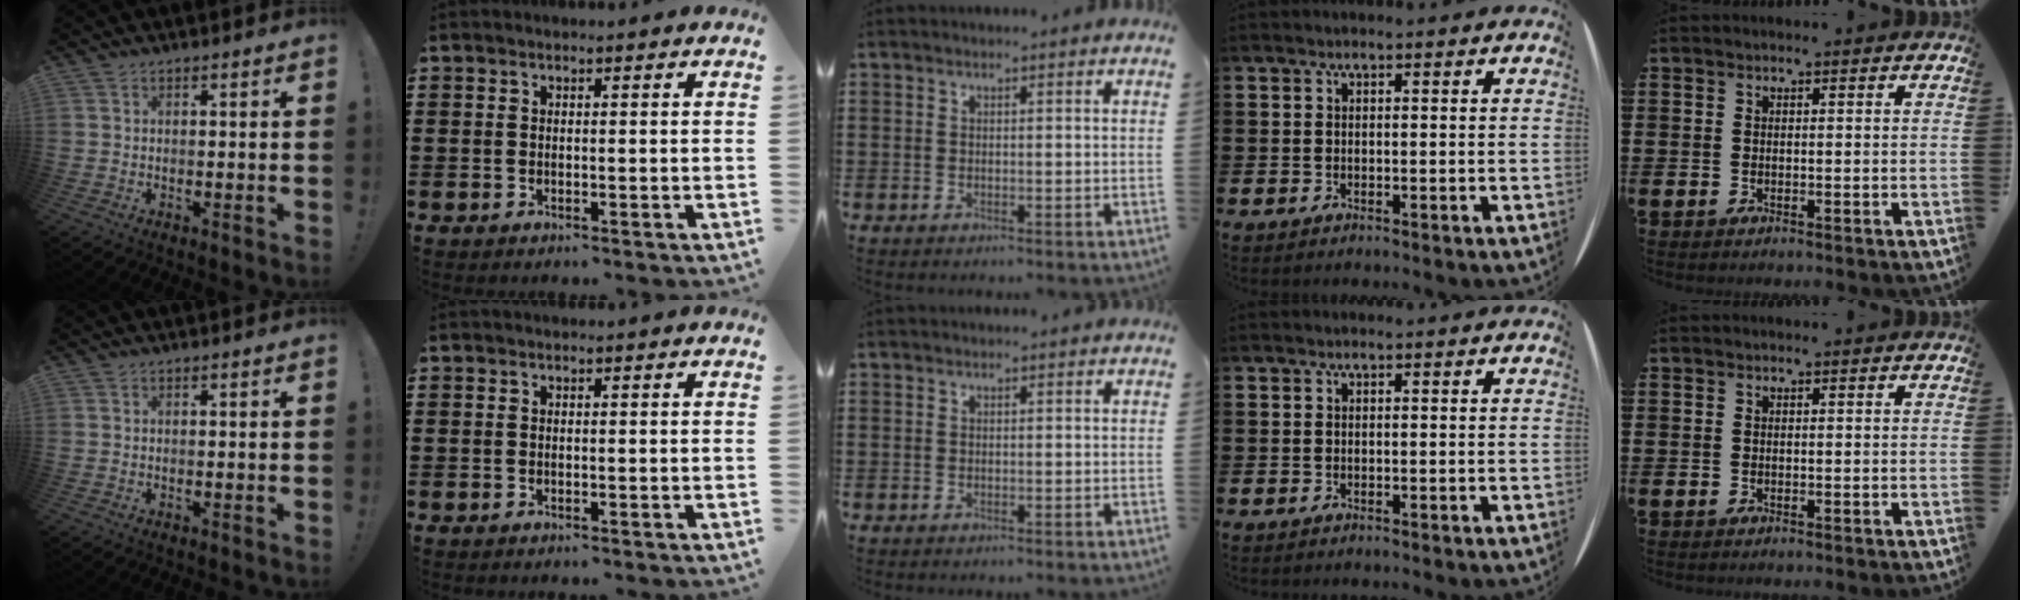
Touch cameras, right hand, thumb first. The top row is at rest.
{}